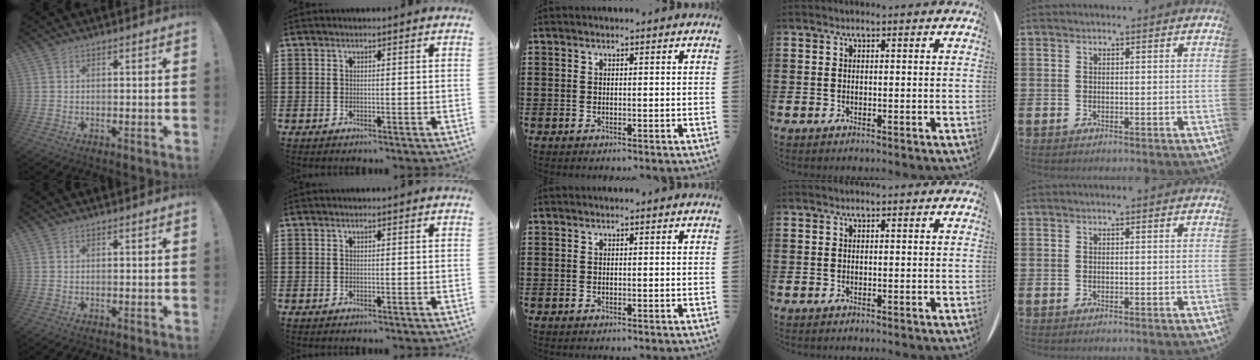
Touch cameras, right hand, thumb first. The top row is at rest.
{}